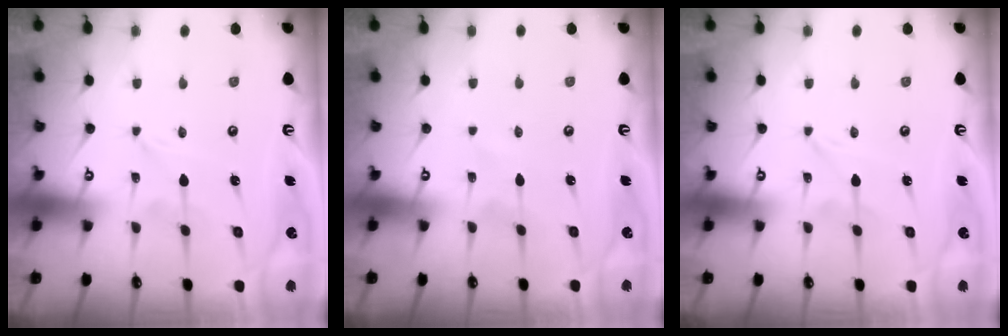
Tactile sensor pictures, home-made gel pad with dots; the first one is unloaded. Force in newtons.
{"total": 0.0}
{"total": 0.0}